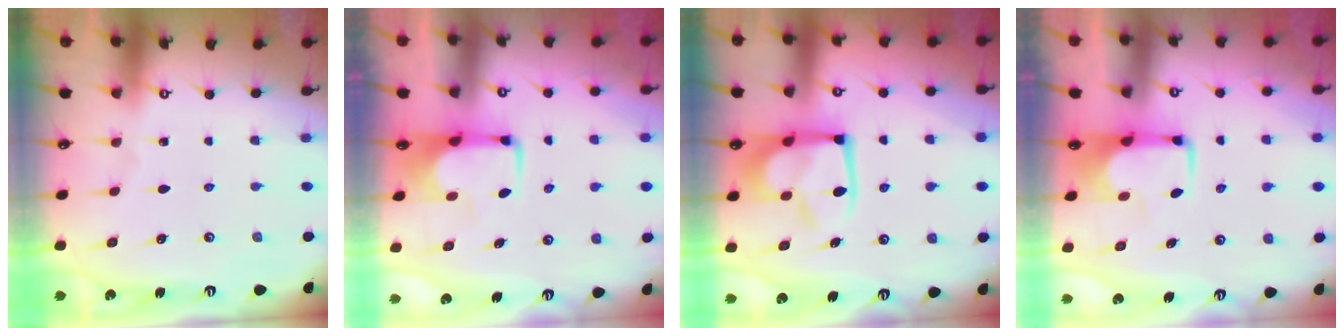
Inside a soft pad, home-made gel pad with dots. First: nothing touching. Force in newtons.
{"total": 1.7, "press": 1.6, "slide": 0.5}
{"total": 12.9, "press": 12.8, "slide": 1.6}
{"total": 1.7, "press": 1.6, "slide": 0.5}